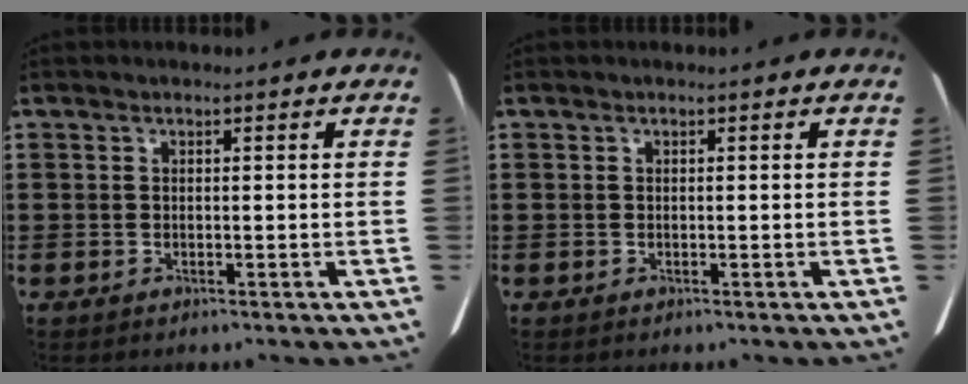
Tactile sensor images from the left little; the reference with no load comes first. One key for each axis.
{"total": 0.0}